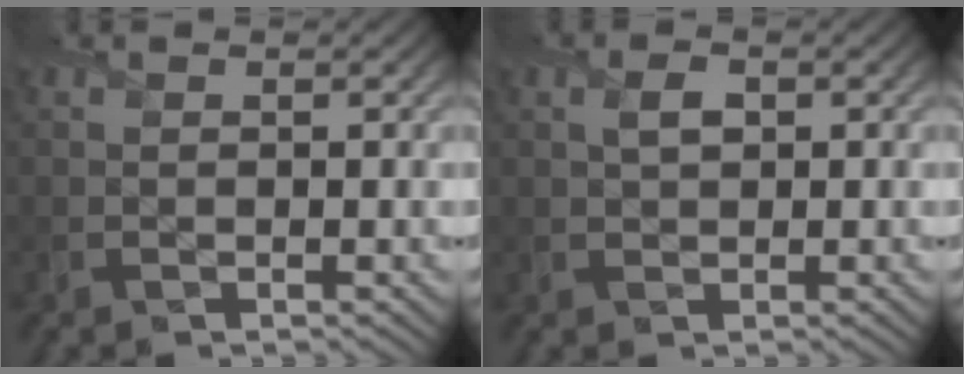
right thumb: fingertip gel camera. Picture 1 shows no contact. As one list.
[{"total": 1.8, "force": [0.5, 1.2, 1.3], "torque": [-0.028, 0.001, 0.008]}]